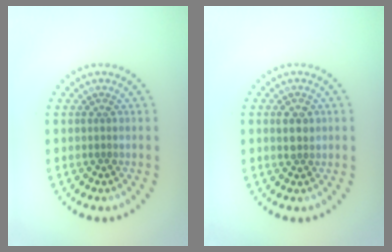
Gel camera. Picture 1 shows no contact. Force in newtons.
{"total": 1.5, "press": 1.5, "slide": 0.2}